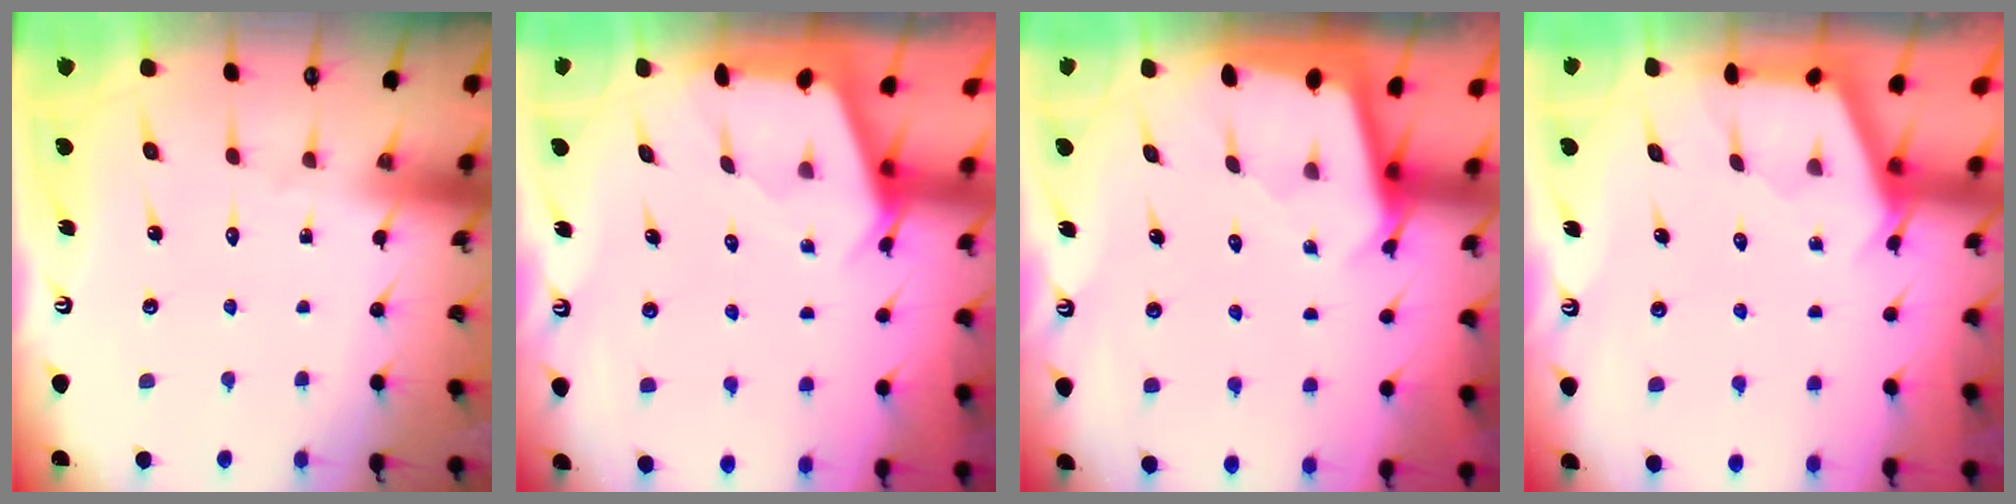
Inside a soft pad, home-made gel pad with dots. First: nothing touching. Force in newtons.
{"total": 2.4, "press": 2.4, "slide": 0.3}
{"total": 2.3, "press": 2.3, "slide": 0.1}
{"total": 2.7, "press": 2.7, "slide": 0.3}